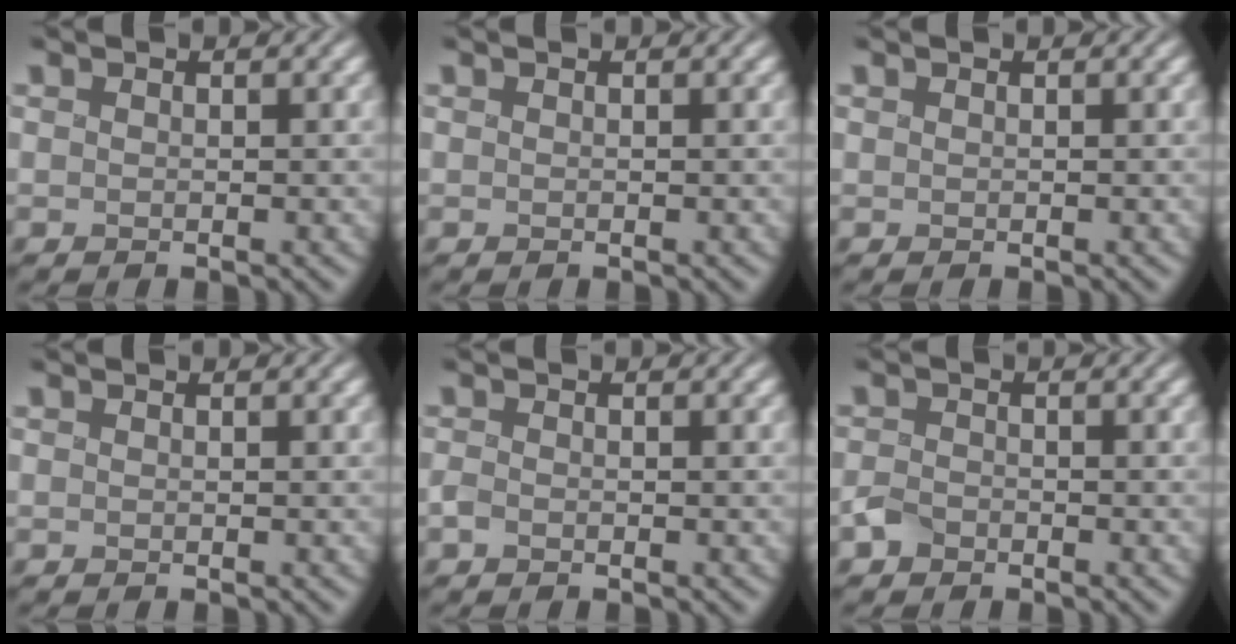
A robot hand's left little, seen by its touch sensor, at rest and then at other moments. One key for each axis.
{"total": 0.0}
{"total": 0.0}
{"total": 0.0}
{"total": 1.2, "fx": -0.8, "fy": 0.7, "fz": 0.5, "tx": -0.008, "ty": -0.001, "tz": -0.016}
{"total": 1.7, "fx": -1.2, "fy": 1.0, "fz": 0.5, "tx": -0.007, "ty": 0.001, "tz": -0.030}